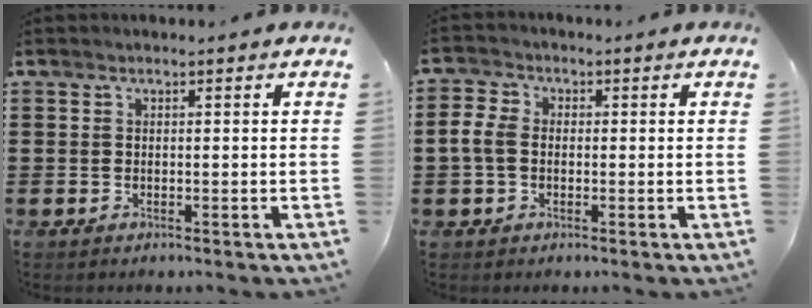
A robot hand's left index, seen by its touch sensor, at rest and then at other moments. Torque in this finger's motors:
{"motor_torque": [-0.07, 0.61, -0.02, 0.00]}